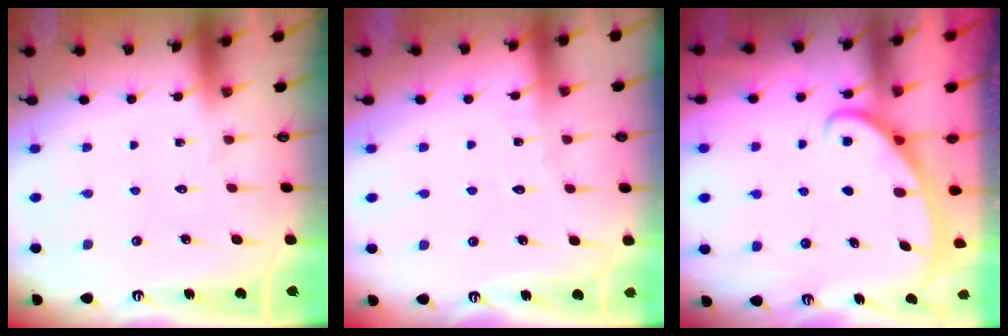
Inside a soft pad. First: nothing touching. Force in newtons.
{"total": 2.4, "press": 2.4, "slide": 0.3}
{"total": 2.8, "press": 2.8, "slide": 0.4}